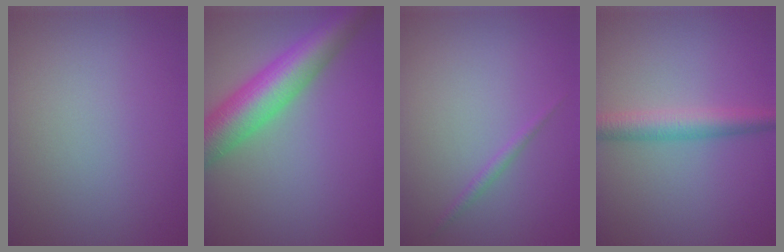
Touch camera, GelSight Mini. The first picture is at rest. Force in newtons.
{"total": 8.4, "press": 8.4, "slide": 0.4}
{"total": 0.8, "press": 0.8, "slide": 0.1}
{"total": 3.7, "press": 3.7, "slide": 0.0}